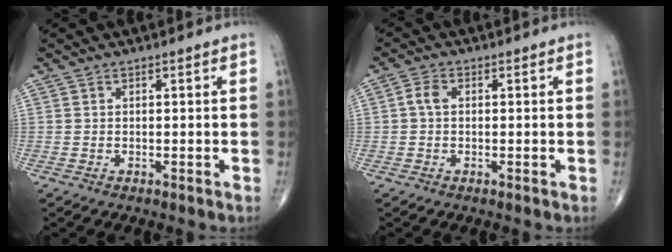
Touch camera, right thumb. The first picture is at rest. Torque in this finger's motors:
{"motor_torque": [-0.11, 0.10, -0.04, -0.16, 0.00]}